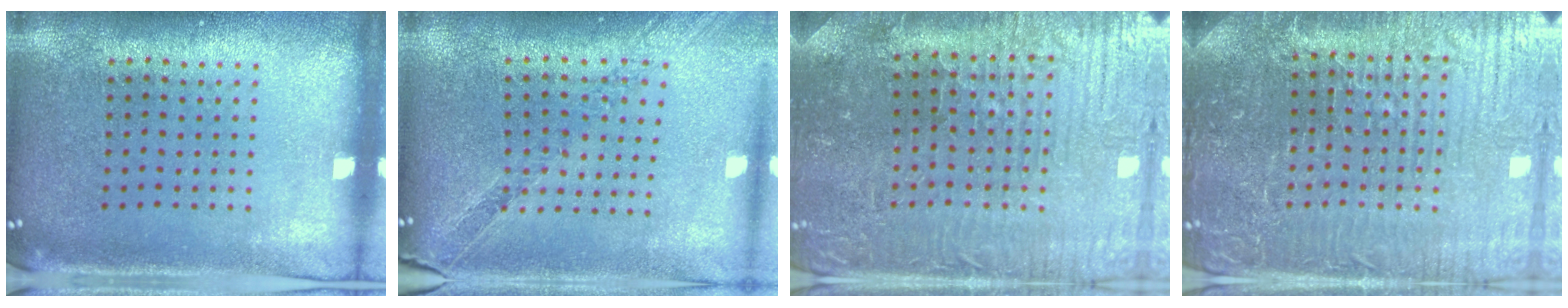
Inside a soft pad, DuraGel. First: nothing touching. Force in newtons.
{"total": 0.9, "press": 0.9, "slide": 0.3}
{"total": 3.7, "press": 3.6, "slide": 0.5}
{"total": 5.7, "press": 5.3, "slide": 2.1}